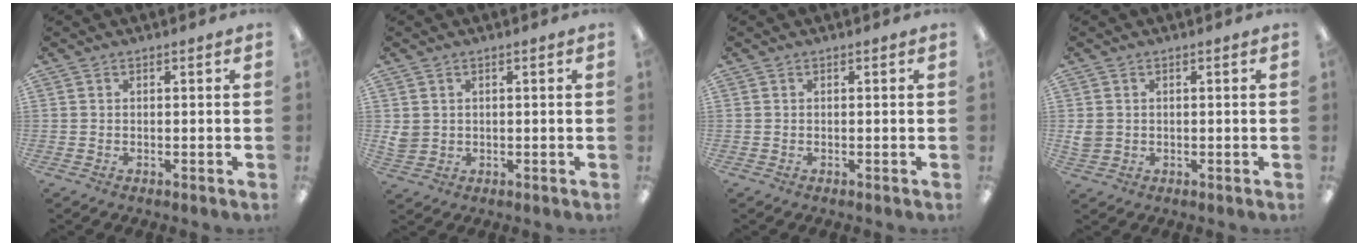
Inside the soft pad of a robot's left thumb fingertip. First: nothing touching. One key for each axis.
{"total": 3.0, "fx": 1.0, "fy": 2.7, "fz": 0.7, "tx": -0.019, "ty": 0.005, "tz": 0.021}
{"total": 0.0}
{"total": 2.6, "fx": 0.5, "fy": 2.4, "fz": 0.9, "tx": -0.010, "ty": 0.001, "tz": 0.007}